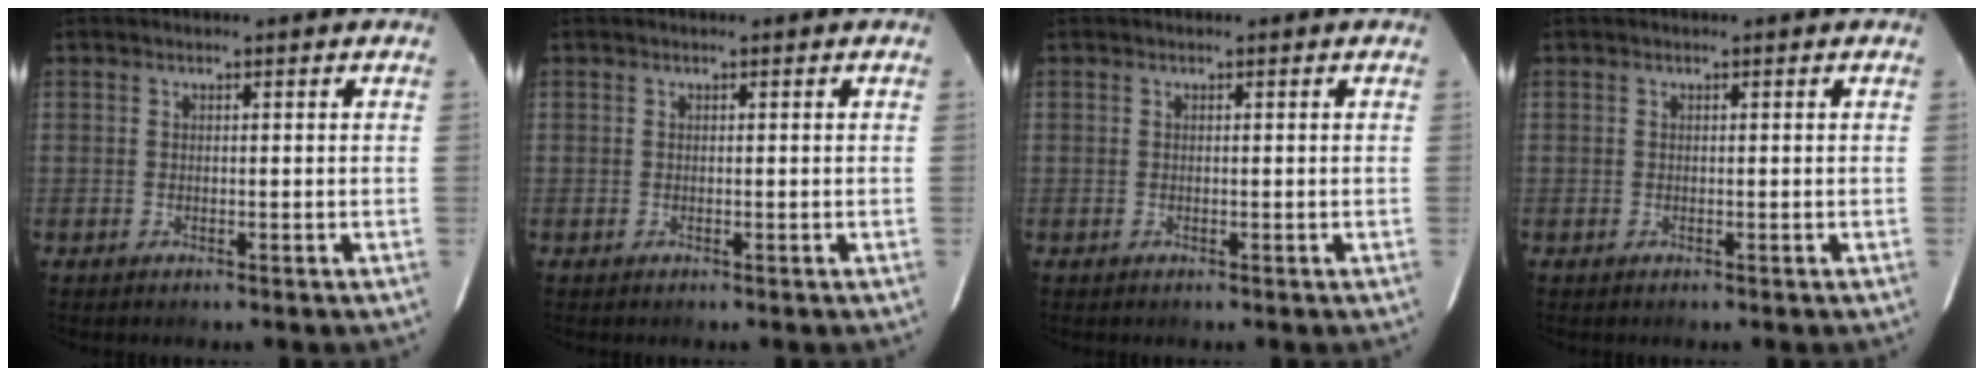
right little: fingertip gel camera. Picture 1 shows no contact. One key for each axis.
{"total": 0.0}
{"total": 0.0}
{"total": 0.0}